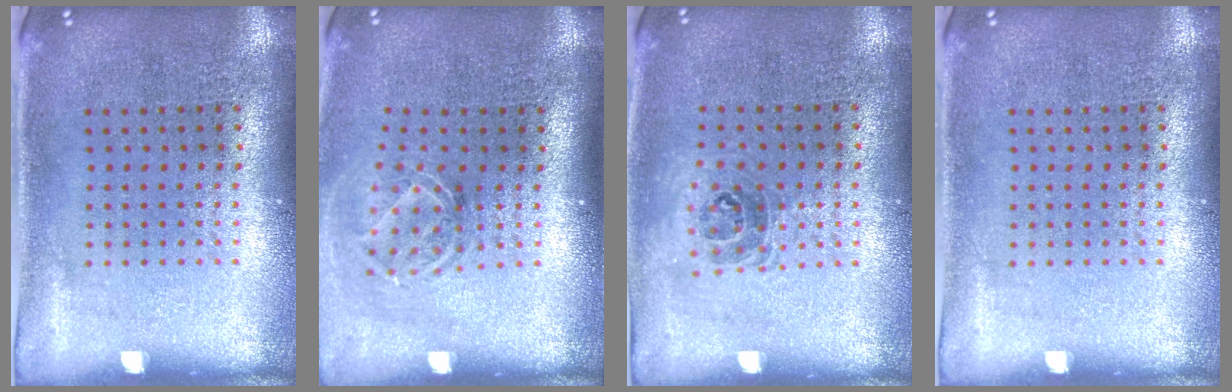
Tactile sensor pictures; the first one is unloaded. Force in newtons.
{"total": 1.8, "press": 1.3, "slide": 1.2}
{"total": 1.0, "press": 0.9, "slide": 0.5}
{"total": 0.0}